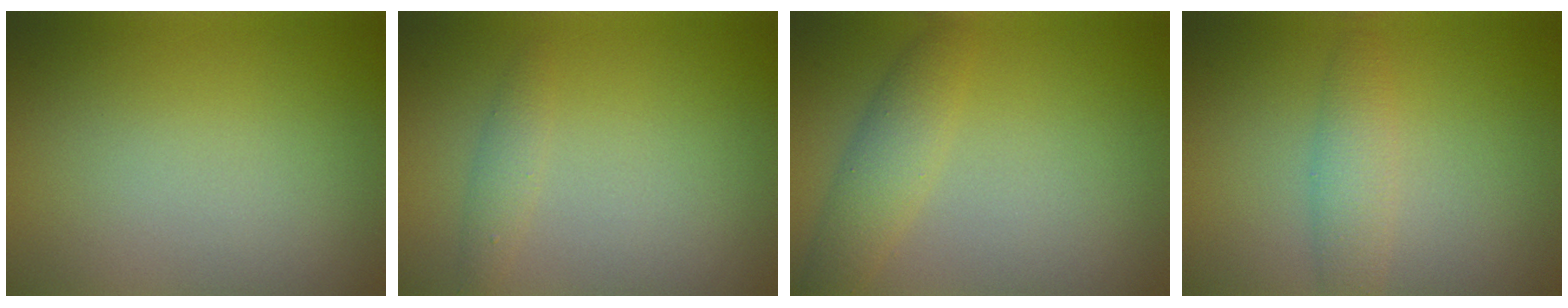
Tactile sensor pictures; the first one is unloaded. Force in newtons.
{"total": 1.3, "press": 1.3, "slide": 0.0}
{"total": 2.9, "press": 2.9, "slide": 0.2}
{"total": 2.5, "press": 2.5, "slide": 0.1}